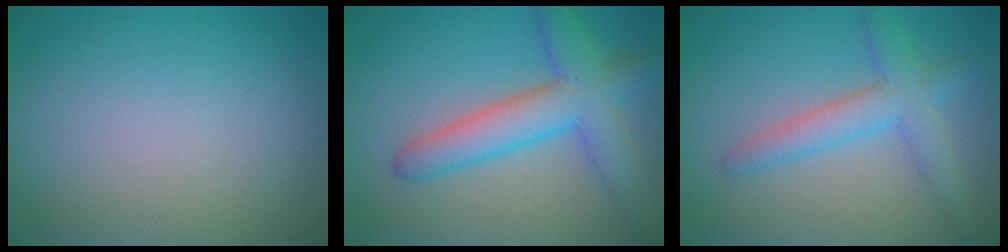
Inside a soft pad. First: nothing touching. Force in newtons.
{"total": 6.8, "press": 6.8, "slide": 0.1}
{"total": 4.1, "press": 4.1, "slide": 0.1}